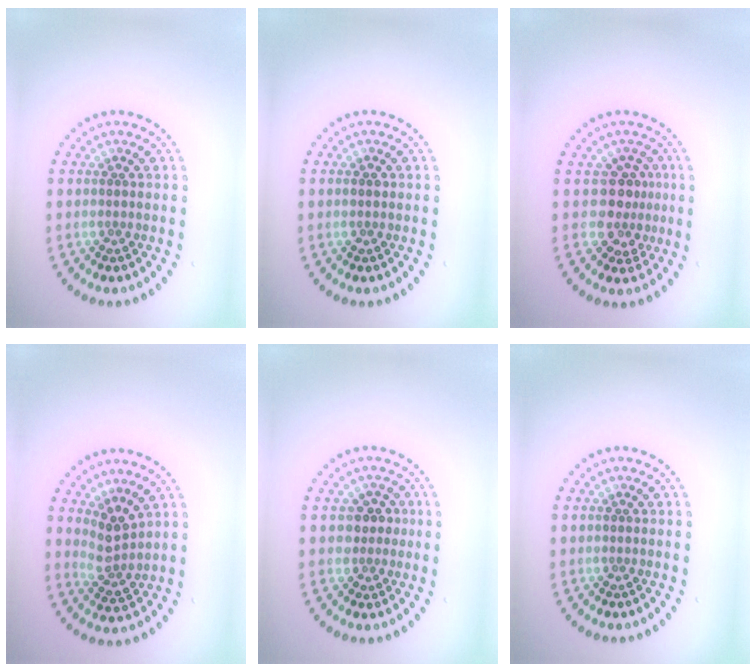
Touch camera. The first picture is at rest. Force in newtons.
{"total": 0.9, "press": 0.9, "slide": 0.1}
{"total": 2.9, "press": 2.3, "slide": 1.7}
{"total": 2.7, "press": 2.0, "slide": 1.8}
{"total": 2.1, "press": 1.7, "slide": 1.1}
{"total": 0.0}